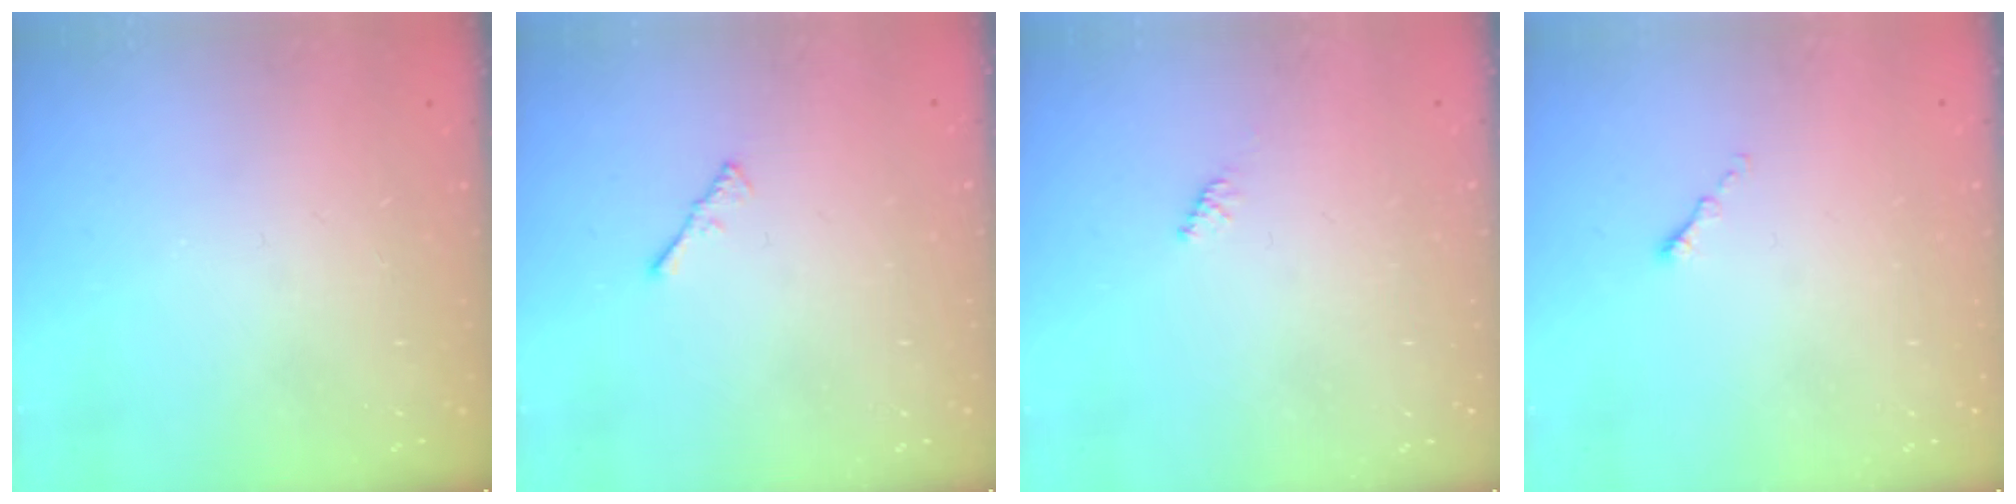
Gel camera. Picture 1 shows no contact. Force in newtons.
{"total": 1.5, "press": 1.4, "slide": 0.4}
{"total": 1.6, "press": 1.5, "slide": 0.4}
{"total": 0.0}